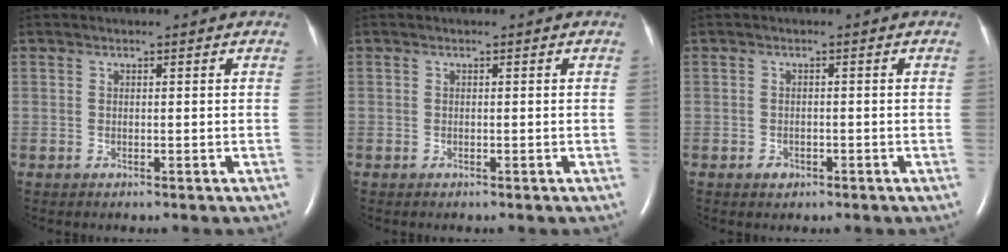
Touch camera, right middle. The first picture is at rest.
{"total": 0.0}
{"total": 1.3, "force": [-0.7, 1.0, 0.4], "torque": [-0.004, 0.003, -0.006]}